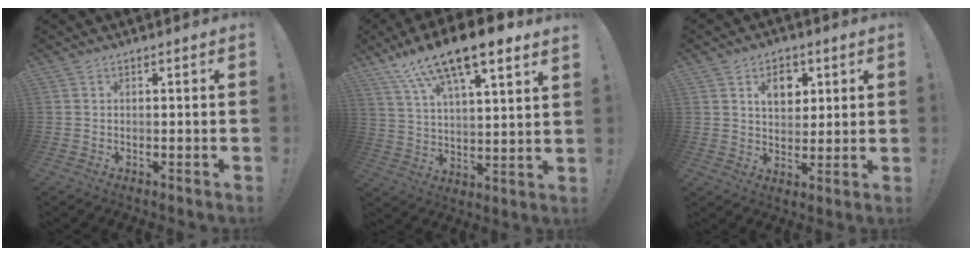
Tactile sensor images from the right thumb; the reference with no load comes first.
{"total": 15.0, "force": [11.1, 3.2, 9.5], "torque": [-0.182, -0.070, 0.191]}
{"total": 8.7, "force": [4.0, 6.5, 4.1], "torque": [-0.052, -0.014, 0.071]}